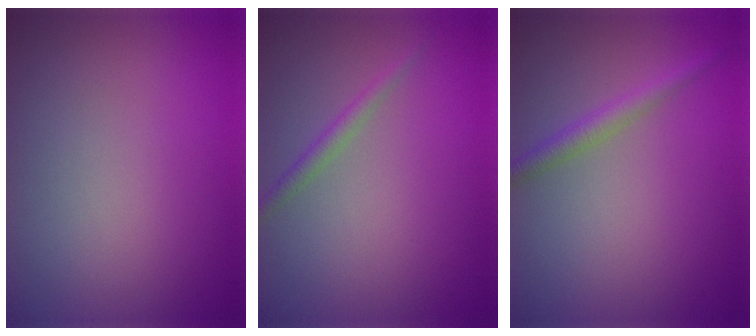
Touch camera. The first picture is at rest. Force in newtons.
{"total": 1.4, "press": 1.4, "slide": 0.1}
{"total": 2.0, "press": 2.0, "slide": 0.1}